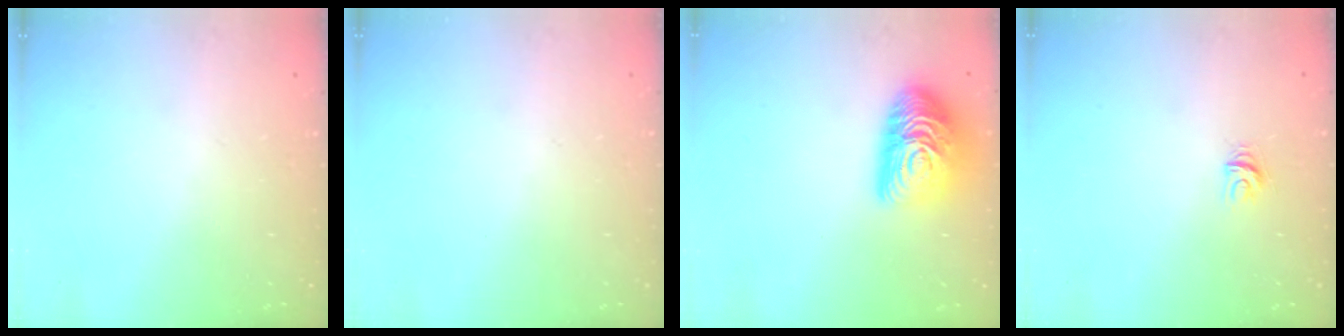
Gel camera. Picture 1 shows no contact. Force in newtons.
{"total": 0.0}
{"total": 16.0, "press": 16.0, "slide": 0.9}
{"total": 4.3, "press": 4.3, "slide": 0.4}